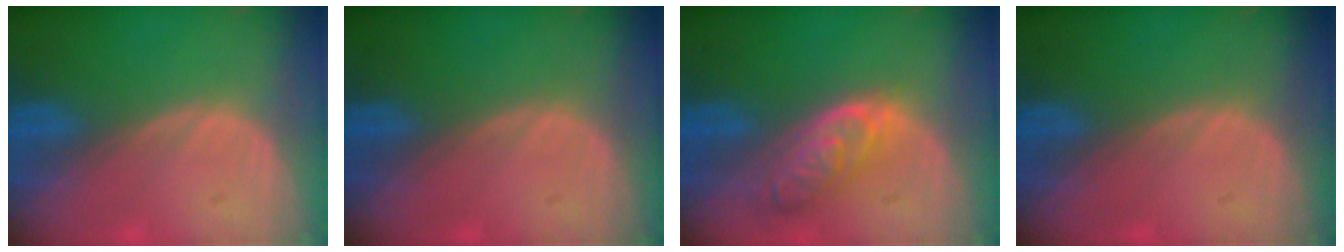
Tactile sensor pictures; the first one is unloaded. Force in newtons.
{"total": 0.0}
{"total": 6.4, "press": 5.7, "slide": 2.9}
{"total": 0.0}